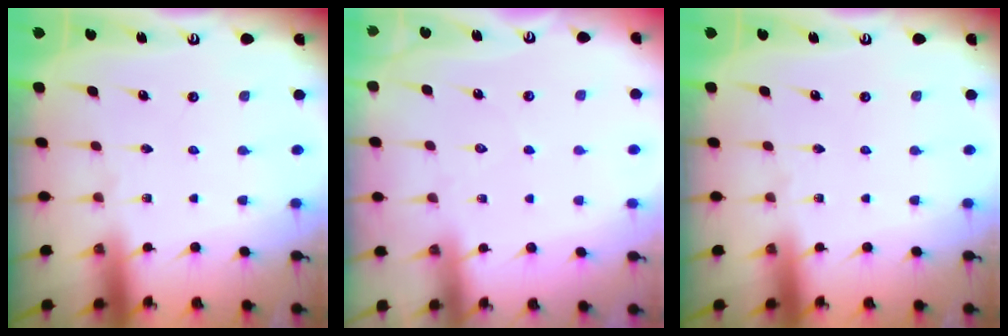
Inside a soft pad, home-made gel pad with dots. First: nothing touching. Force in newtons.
{"total": 2.9, "press": 2.8, "slide": 0.3}
{"total": 0.0}